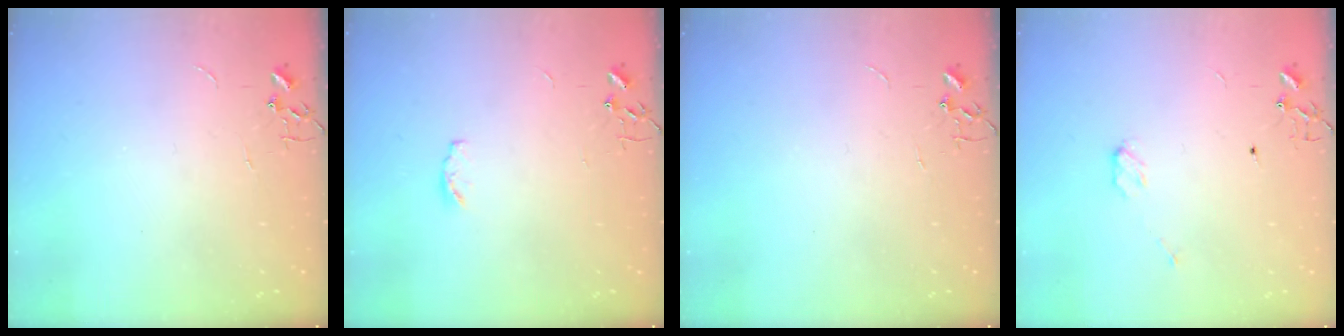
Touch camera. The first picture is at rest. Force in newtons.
{"total": 3.5, "press": 3.4, "slide": 0.5}
{"total": 0.0}
{"total": 3.5, "press": 3.5, "slide": 0.5}